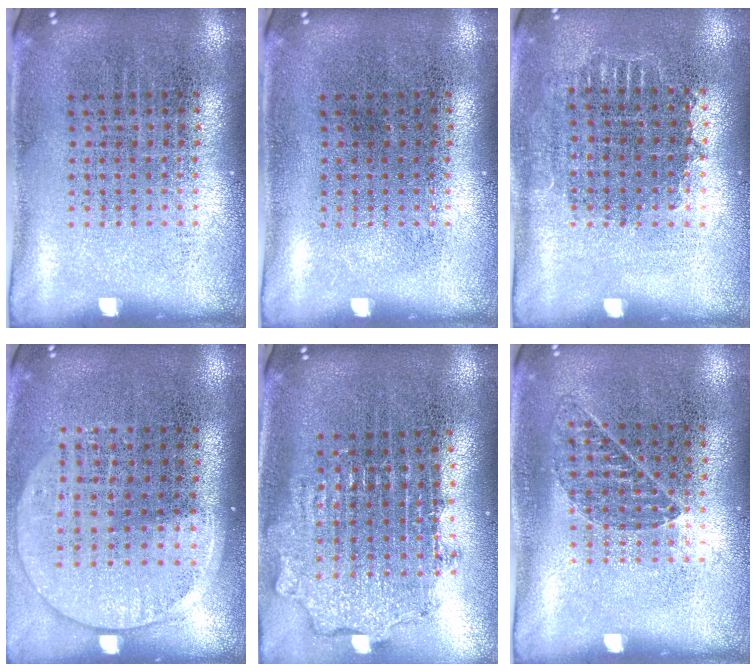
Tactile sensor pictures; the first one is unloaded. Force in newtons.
{"total": 0.0}
{"total": 0.9, "press": 0.9, "slide": 0.2}
{"total": 1.4, "press": 1.3, "slide": 0.6}
{"total": 1.9, "press": 1.5, "slide": 1.1}
{"total": 0.8, "press": 0.7, "slide": 0.3}